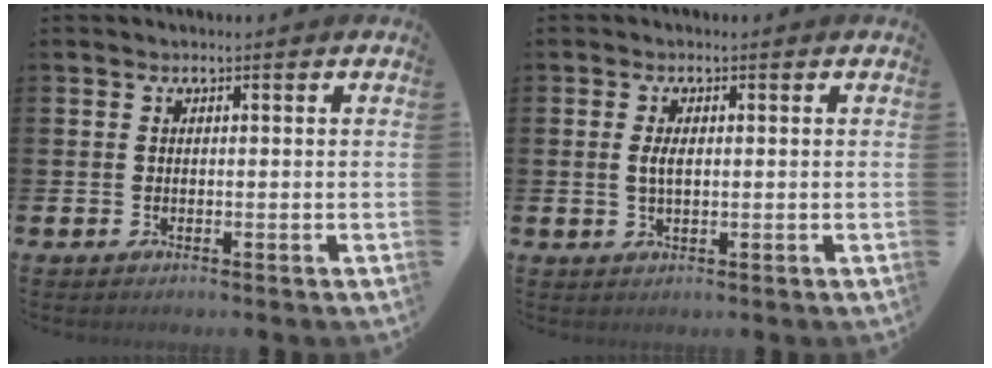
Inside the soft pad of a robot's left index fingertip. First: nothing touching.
{"total": 2.4, "force": [0.3, 1.0, 2.1], "torque": [-0.042, 0.005, 0.002]}